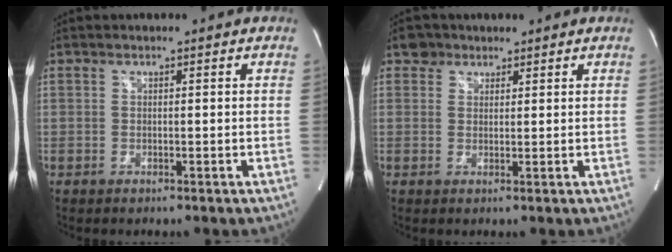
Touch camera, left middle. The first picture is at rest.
{"total": 2.6, "force": [1.8, 1.8, 0.1], "torque": [0.000, 0.005, 0.024]}